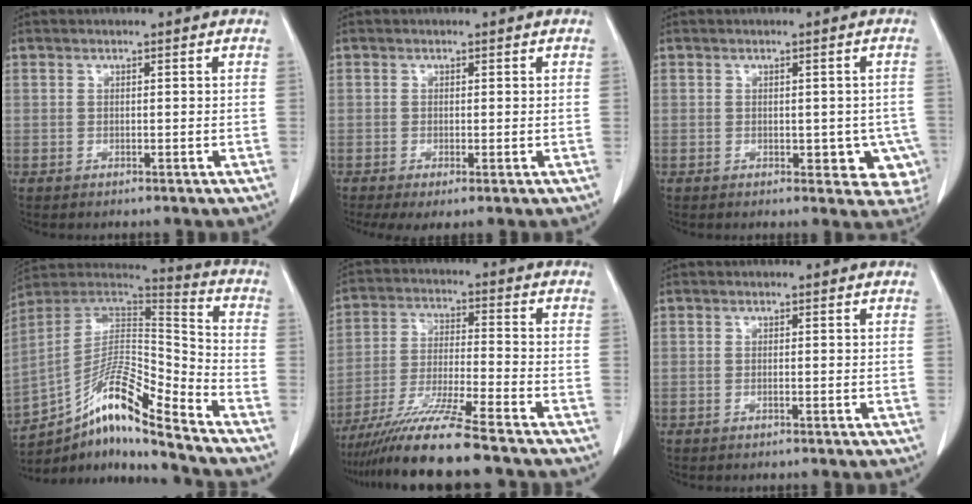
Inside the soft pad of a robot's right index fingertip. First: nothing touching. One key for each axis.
{"total": 3.2, "fx": -1.4, "fy": 1.0, "fz": 2.7, "tx": -0.046, "ty": -0.012, "tz": -0.022}
{"total": 6.4, "fx": -1.2, "fy": 3.7, "fz": 5.0, "tx": -0.030, "ty": 0.008, "tz": -0.009}
{"total": 16.4, "fx": -12.0, "fy": 1.2, "fz": 11.1, "tx": -0.200, "ty": 0.029, "tz": -0.211}
{"total": 12.7, "fx": -10.3, "fy": -1.0, "fz": 7.3, "tx": -0.134, "ty": -0.027, "tz": -0.183}
{"total": 0.0}